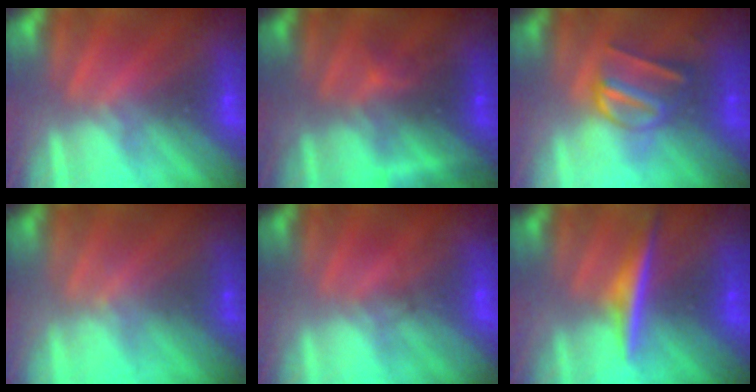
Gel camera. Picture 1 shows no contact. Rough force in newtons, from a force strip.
{"total": 2.5}
{"total": 3.0}
{"total": 1.5}
{"total": 1.6}
{"total": 3.9}